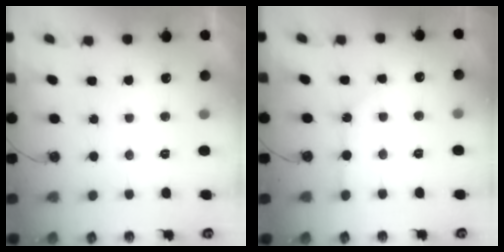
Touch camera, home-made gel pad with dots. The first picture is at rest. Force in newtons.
{"total": 3.0, "press": 3.0, "slide": 0.3}